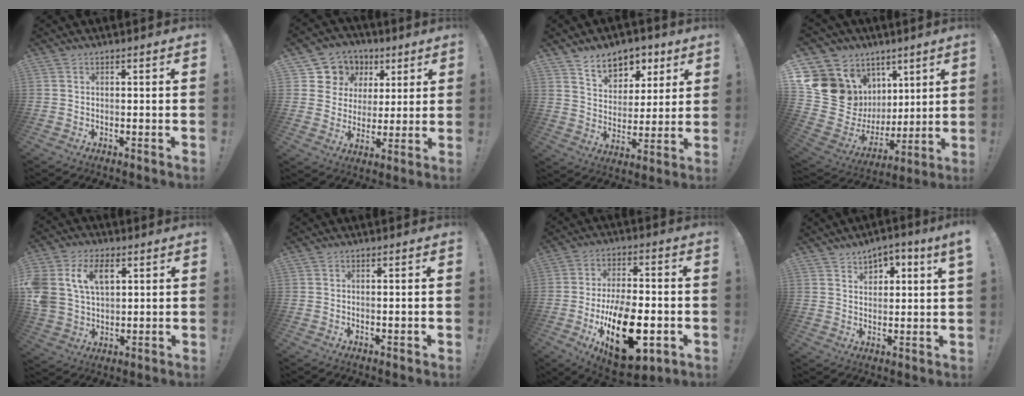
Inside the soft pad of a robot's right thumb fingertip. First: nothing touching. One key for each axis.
{"total": 9.4, "fx": 3.6, "fy": 8.5, "fz": 1.6, "tx": -0.019, "ty": -0.028, "tz": 0.077}
{"total": 10.0, "fx": 6.9, "fy": 6.6, "fz": 2.9, "tx": -0.033, "ty": -0.053, "tz": 0.130}
{"total": 18.4, "fx": 6.6, "fy": 15.2, "fz": 8.1, "tx": -0.149, "ty": -0.055, "tz": 0.166}
{"total": 13.5, "fx": 5.2, "fy": 9.7, "fz": 7.8, "tx": -0.145, "ty": -0.010, "tz": 0.100}
{"total": 0.9, "fx": 0.1, "fy": -0.1, "fz": 0.9, "tx": -0.006, "ty": -0.005, "tz": 0.000}
{"total": 22.6, "fx": -7.0, "fy": 11.6, "fz": 18.1, "tx": -0.292, "ty": 0.035, "tz": -0.099}
{"total": 5.3, "fx": 4.1, "fy": 1.8, "fz": 2.8, "tx": -0.037, "ty": -0.018, "tz": 0.068}